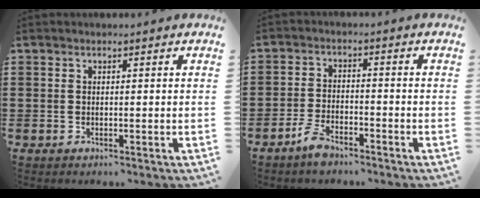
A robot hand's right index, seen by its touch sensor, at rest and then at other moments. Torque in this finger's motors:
{"motor_torque": [0.46, -0.40, 0.13, 0.08]}